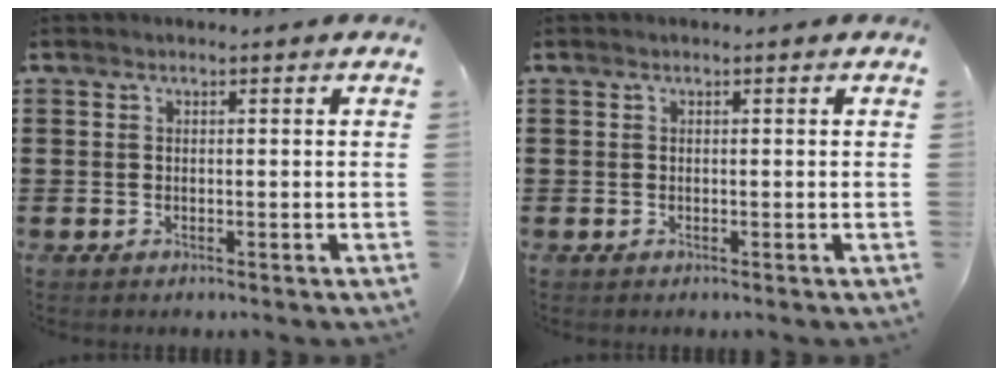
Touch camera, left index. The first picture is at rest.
{"total": 0.0}